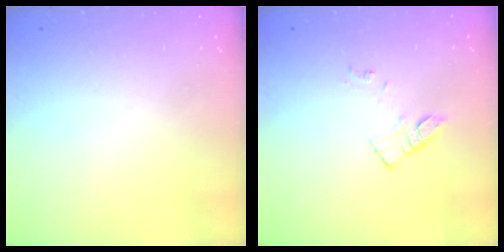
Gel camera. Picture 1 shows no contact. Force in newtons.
{"total": 8.3, "press": 8.3, "slide": 0.6}